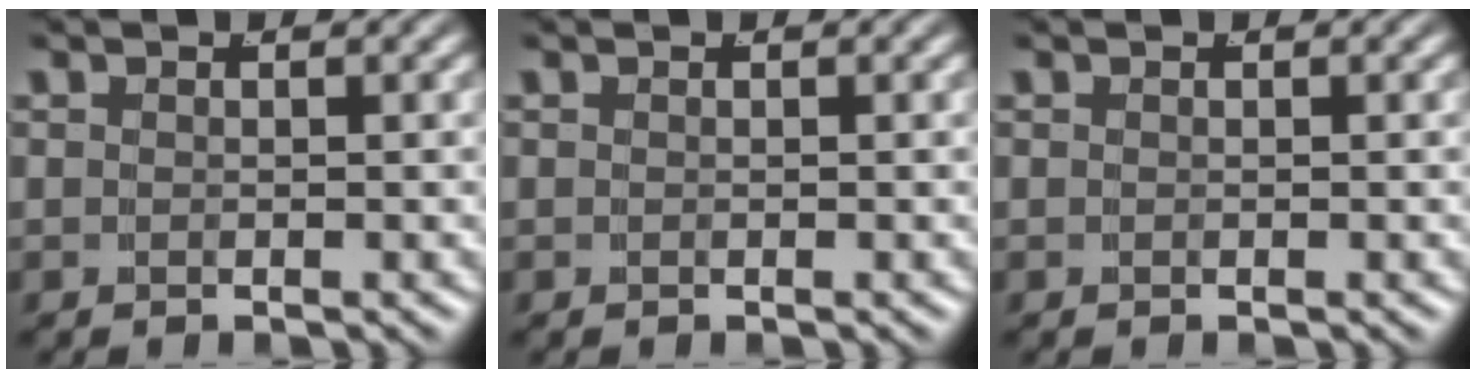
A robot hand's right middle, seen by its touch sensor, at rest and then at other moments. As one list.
[{"total": 0.0}, {"total": 0.0}]